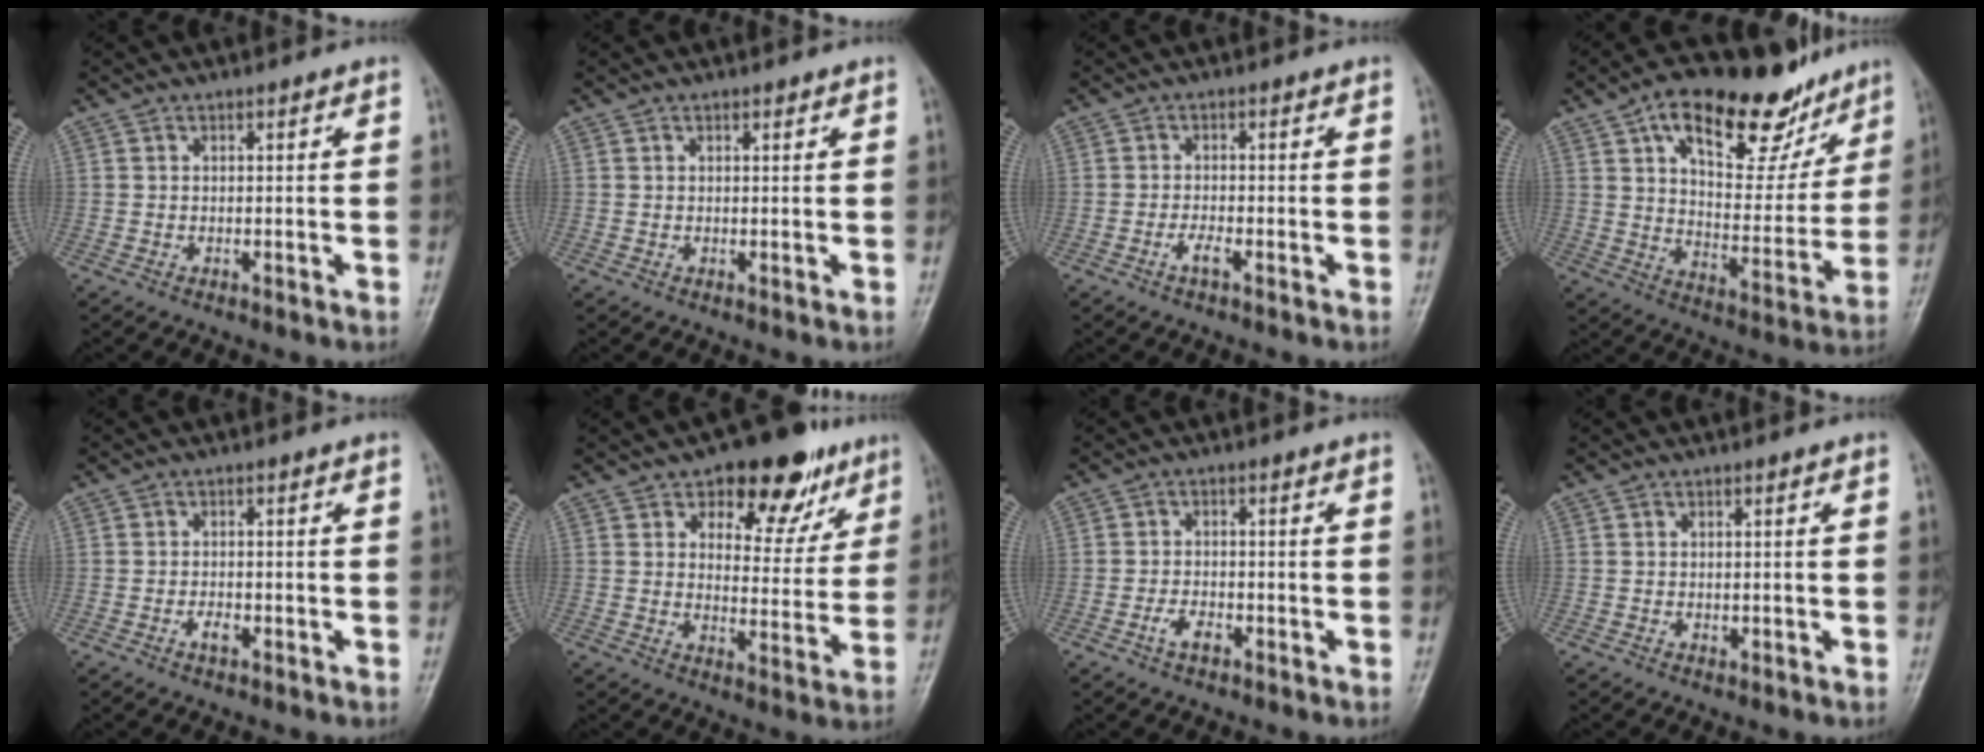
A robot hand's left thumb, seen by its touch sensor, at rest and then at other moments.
{"total": 0.6, "force": [0.4, 0.3, 0.2], "torque": [-0.003, -0.003, 0.006]}
{"total": 2.1, "force": [-1.2, 0.6, 1.6], "torque": [-0.034, 0.005, -0.025]}
{"total": 23.6, "force": [14.3, 11.0, 15.3], "torque": [-0.176, -0.034, 0.223]}
{"total": 1.9, "force": [-0.9, 1.0, 1.4], "torque": [-0.024, 0.004, -0.015]}
{"total": 14.7, "force": [8.8, 8.0, 8.7], "torque": [-0.055, -0.033, 0.123]}
{"total": 2.9, "force": [-1.5, 1.5, 2.0], "torque": [-0.037, 0.011, -0.028]}
{"total": 0.6, "force": [0.0, 0.5, 0.3], "torque": [-0.006, -0.001, 0.002]}